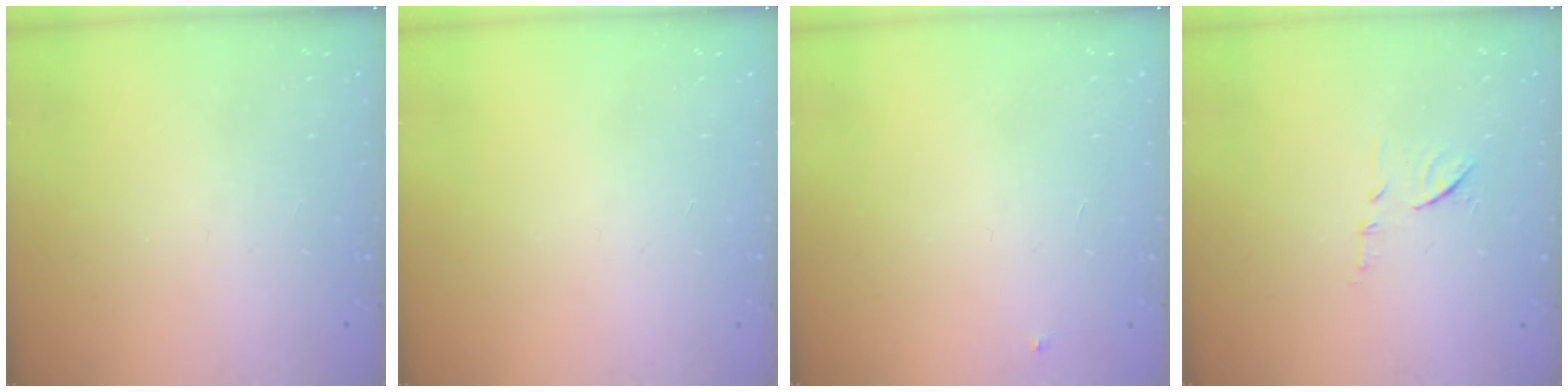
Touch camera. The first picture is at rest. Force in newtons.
{"total": 0.0}
{"total": 3.0, "press": 2.9, "slide": 0.4}
{"total": 8.7, "press": 8.7, "slide": 0.3}